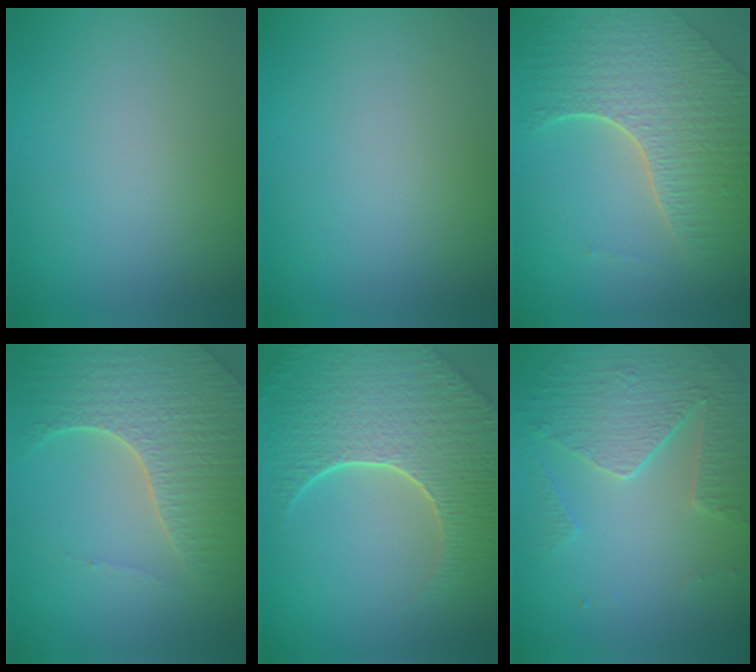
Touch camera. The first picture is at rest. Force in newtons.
{"total": 0.0}
{"total": 7.2, "press": 5.2, "slide": 5.0}
{"total": 6.2, "press": 6.0, "slide": 1.5}
{"total": 8.8, "press": 6.1, "slide": 6.4}
{"total": 3.7, "press": 3.5, "slide": 1.1}